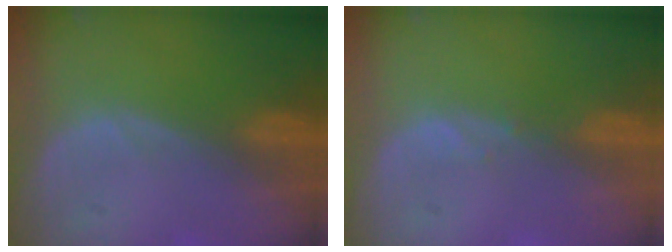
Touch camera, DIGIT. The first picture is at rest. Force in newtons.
{"total": 0.6, "press": 0.6, "slide": 0.1}